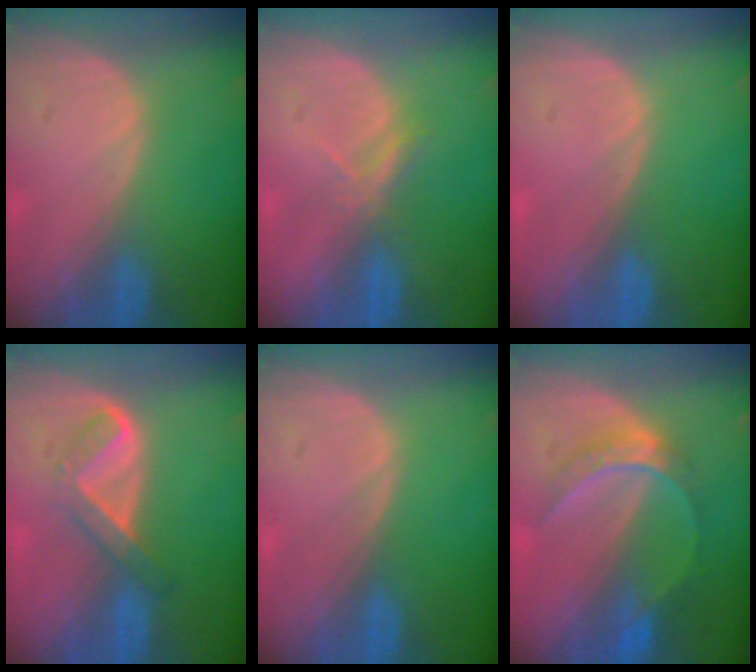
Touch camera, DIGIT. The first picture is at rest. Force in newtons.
{"total": 2.3, "press": 2.1, "slide": 0.9}
{"total": 0.0}
{"total": 5.2, "press": 4.4, "slide": 2.9}
{"total": 0.0}
{"total": 6.3, "press": 5.4, "slide": 3.2}